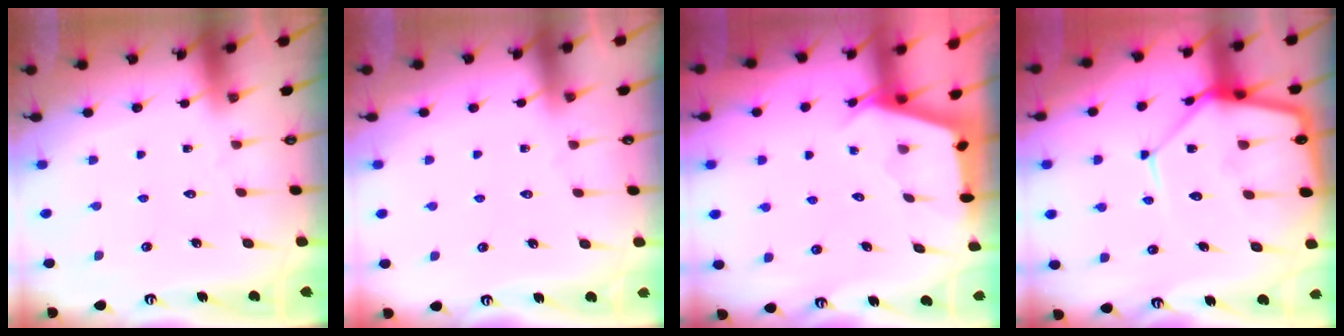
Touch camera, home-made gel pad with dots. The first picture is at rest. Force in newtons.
{"total": 3.3, "press": 3.2, "slide": 0.5}
{"total": 2.5, "press": 2.5, "slide": 0.4}
{"total": 15.9, "press": 15.8, "slide": 1.5}